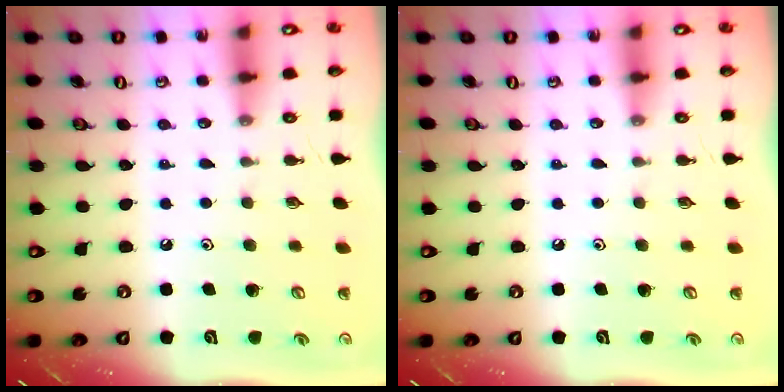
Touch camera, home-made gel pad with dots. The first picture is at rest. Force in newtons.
{"total": 0.0}